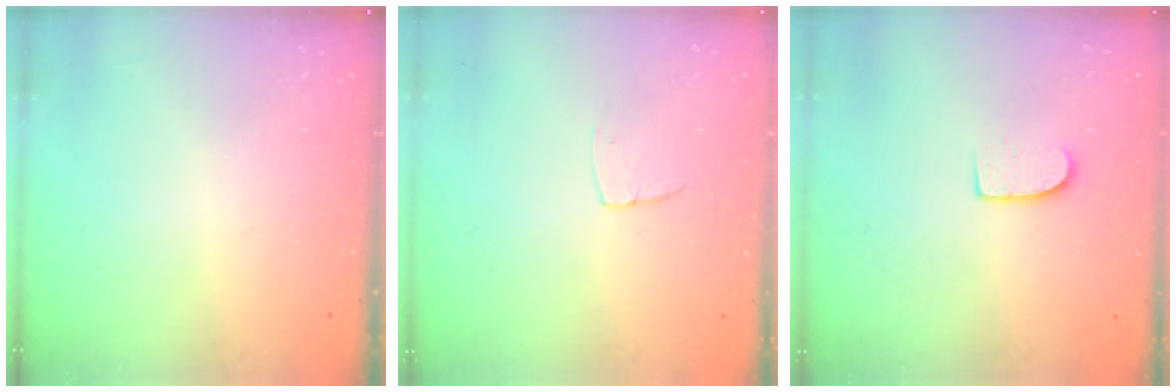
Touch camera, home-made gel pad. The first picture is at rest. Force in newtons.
{"total": 3.7, "press": 3.7, "slide": 0.2}
{"total": 7.3, "press": 7.3, "slide": 0.6}